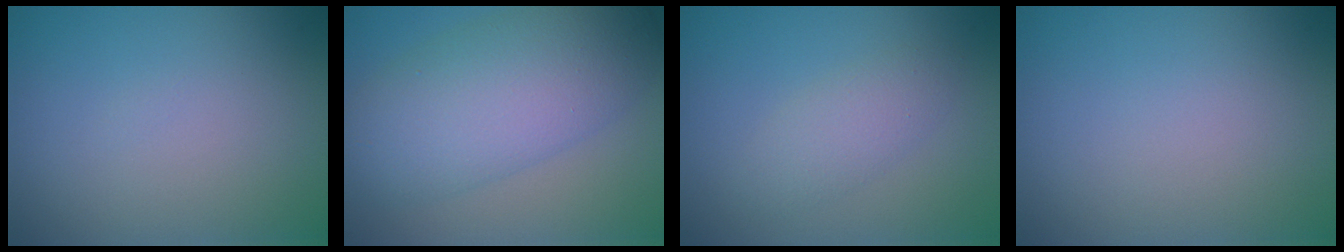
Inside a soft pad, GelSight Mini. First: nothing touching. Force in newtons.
{"total": 8.3, "press": 8.3, "slide": 0.2}
{"total": 2.2, "press": 2.2, "slide": 0.0}
{"total": 0.0}